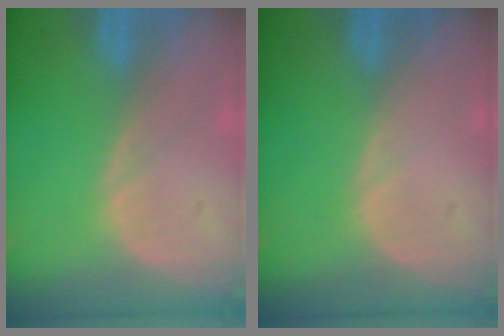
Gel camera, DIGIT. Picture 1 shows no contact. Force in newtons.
{"total": 0.0}